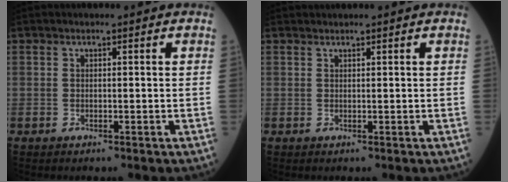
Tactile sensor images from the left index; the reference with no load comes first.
{"total": 0.9, "force": [0.9, 0.0, 0.1], "torque": [-0.003, 0.015, 0.021]}